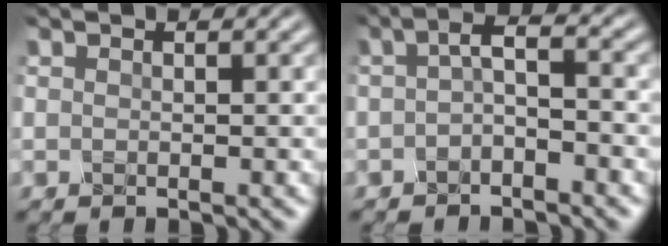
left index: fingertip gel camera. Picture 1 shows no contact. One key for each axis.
{"total": 2.6, "fx": -0.9, "fy": 1.0, "fz": 2.2, "tx": -0.044, "ty": 0.007, "tz": -0.024}